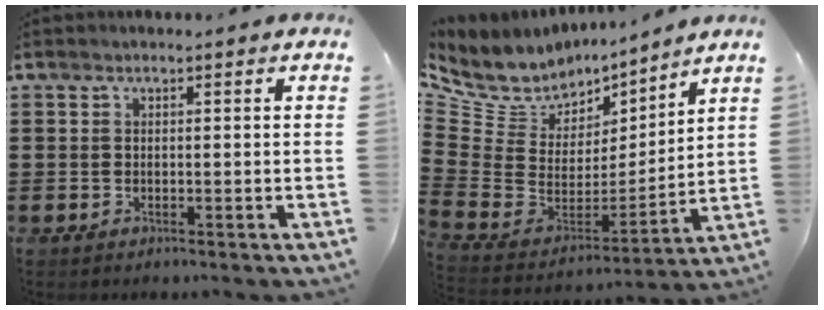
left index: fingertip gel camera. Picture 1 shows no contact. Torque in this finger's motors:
{"motor_torque": [0.10, -0.11, 0.11, 0.03]}